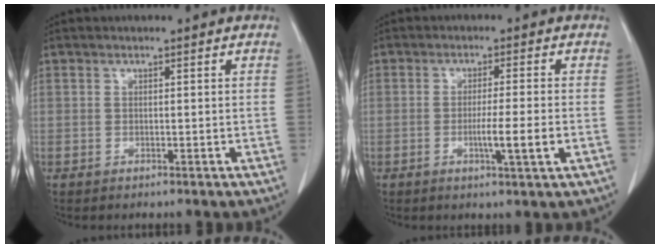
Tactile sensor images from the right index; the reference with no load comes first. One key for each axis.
{"total": 5.2, "fx": -1.4, "fy": -0.5, "fz": 5.0, "tx": -0.083, "ty": -0.010, "tz": -0.022}